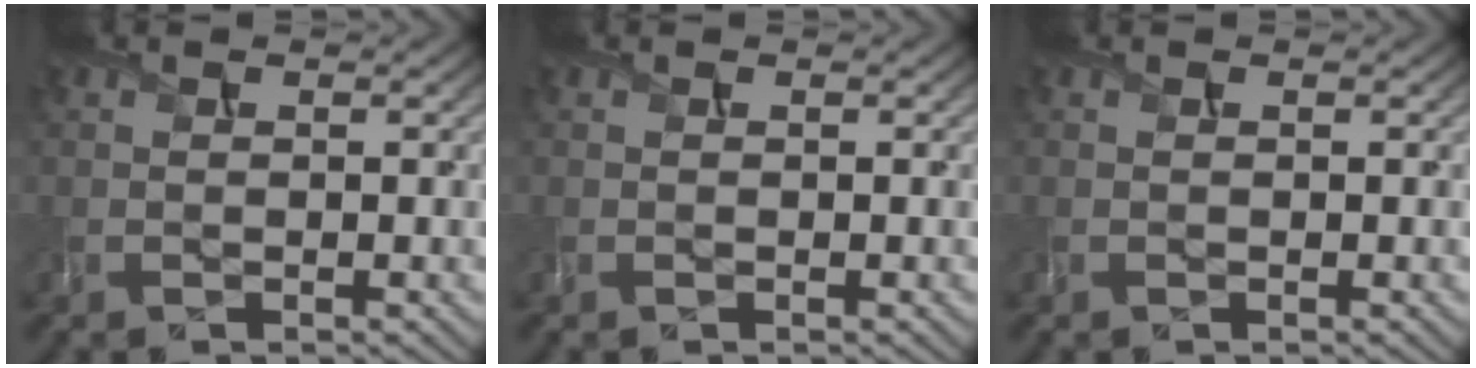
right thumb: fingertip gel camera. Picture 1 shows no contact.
{"total": 0.0}
{"total": 0.0}